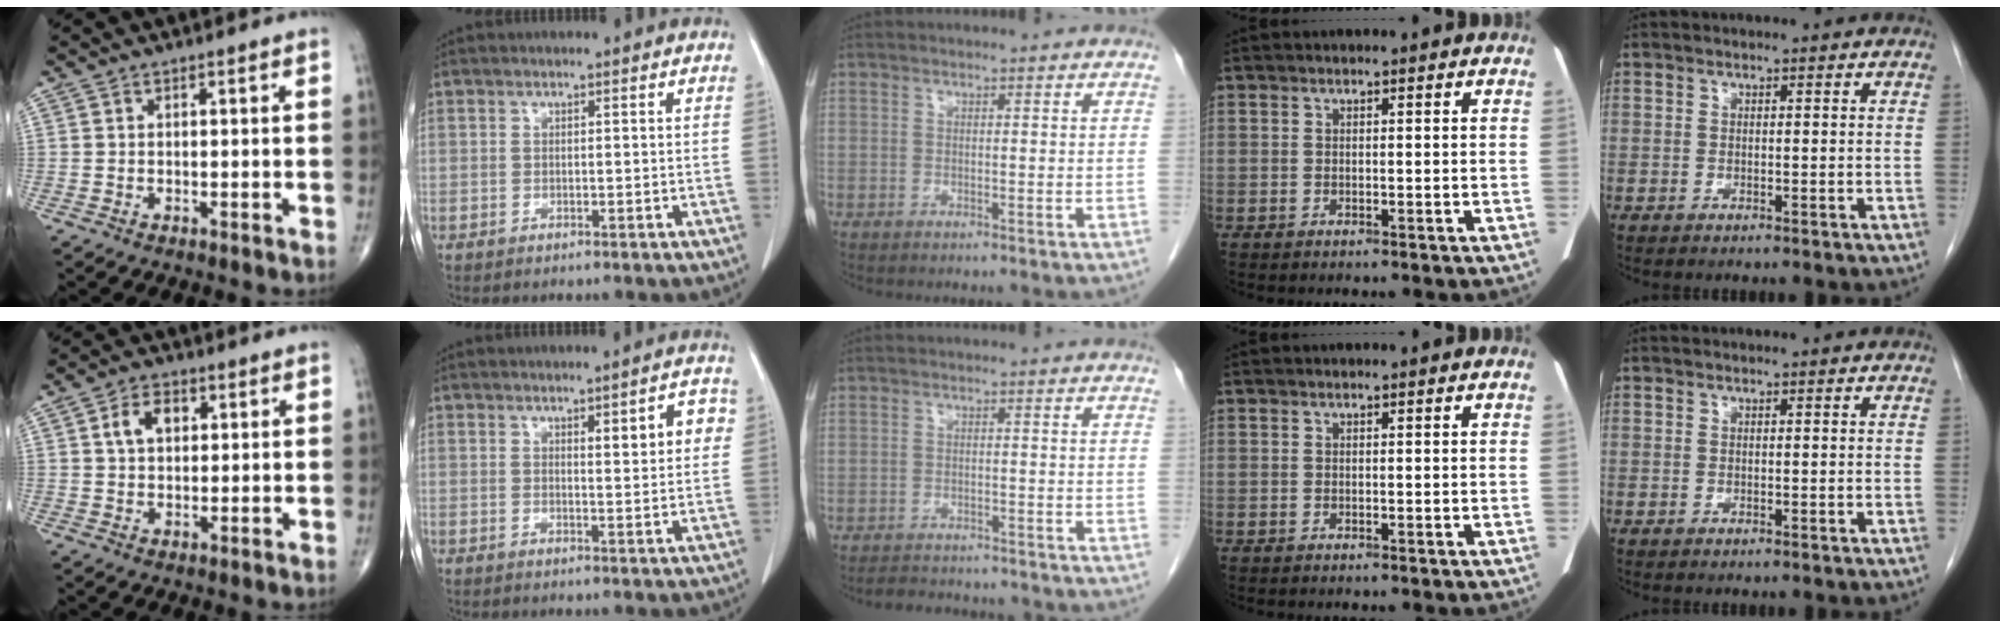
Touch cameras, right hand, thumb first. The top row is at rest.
{"thumb": {"total": 5.6, "force": [1.6, 3.7, 3.9], "torque": [-0.059, 0.006, 0.026]}, "index": {"total": 5.2, "force": [1.8, 1.1, 4.7], "torque": [-0.061, 0.004, 0.024]}, "middle": {"total": 6.0, "force": [-5.5, 1.7, 1.5], "torque": [-0.022, -0.003, -0.075]}}